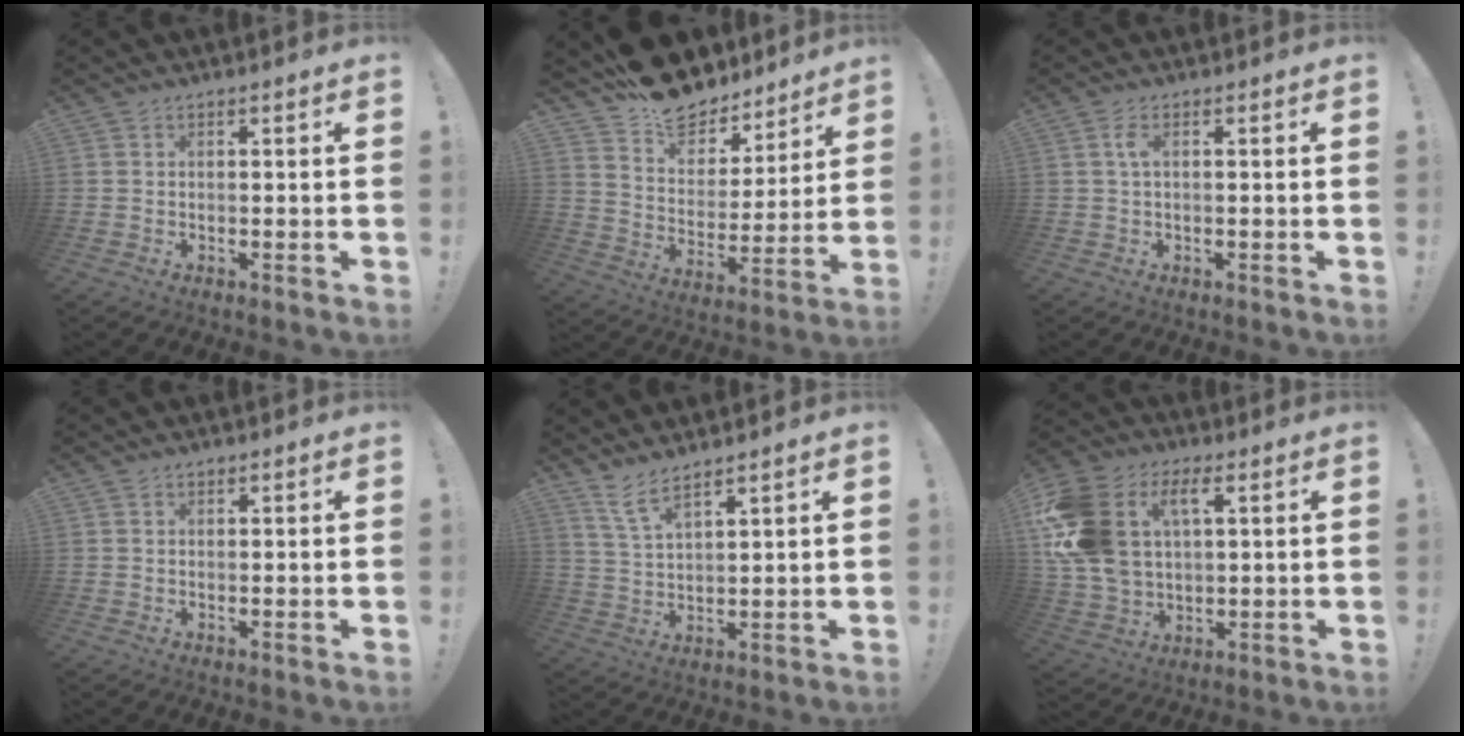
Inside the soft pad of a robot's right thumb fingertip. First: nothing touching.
{"total": 14.7, "force": [12.2, 7.3, 3.9], "torque": [-0.076, -0.093, 0.220]}
{"total": 2.5, "force": [0.3, 0.4, 2.4], "torque": [-0.051, 0.004, 0.003]}
{"total": 0.6, "force": [0.5, 0.4, 0.1], "torque": [0.001, -0.002, 0.009]}
{"total": 6.4, "force": [5.2, 1.3, 3.4], "torque": [-0.077, -0.026, 0.098]}
{"total": 18.3, "force": [5.5, 12.3, 12.3], "torque": [-0.264, -0.013, 0.101]}